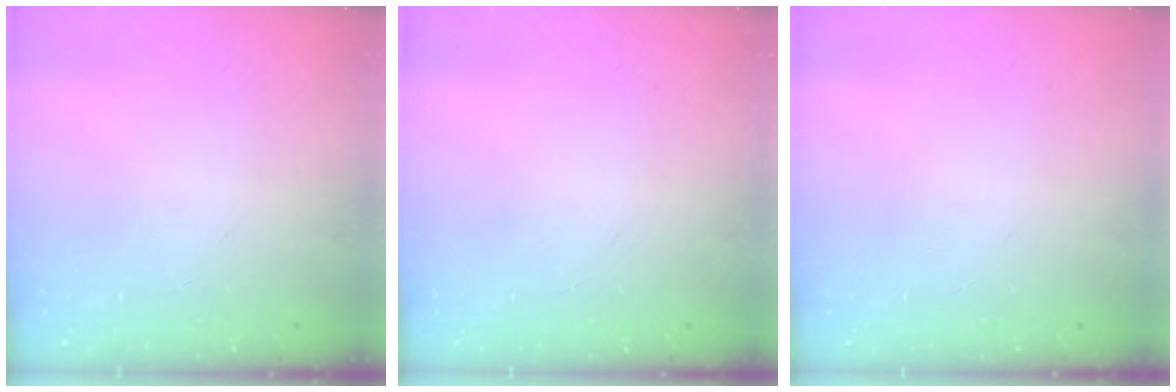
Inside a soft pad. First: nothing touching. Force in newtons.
{"total": 0.0}
{"total": 0.0}